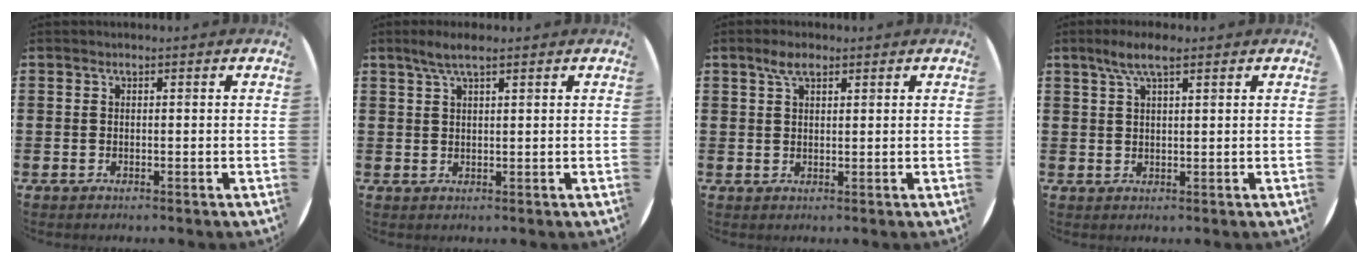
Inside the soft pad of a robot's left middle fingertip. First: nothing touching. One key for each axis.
{"total": 3.1, "fx": 2.2, "fy": 0.5, "fz": 2.1, "tx": -0.045, "ty": 0.006, "tz": 0.038}
{"total": 3.3, "fx": 2.2, "fy": 1.4, "fz": 1.9, "tx": -0.033, "ty": 0.004, "tz": 0.038}
{"total": 4.6, "fx": 2.9, "fy": 1.1, "fz": 3.4, "tx": -0.074, "ty": 0.009, "tz": 0.050}